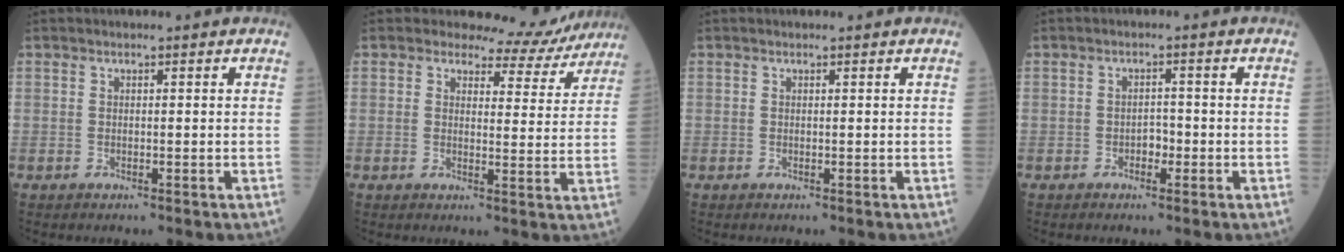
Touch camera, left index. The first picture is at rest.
{"total": 7.3, "force": [6.9, 2.6, -0.2], "torque": [0.011, -0.020, 0.067]}
{"total": 0.0}
{"total": 1.7, "force": [-0.8, 1.1, 1.1], "torque": [-0.012, 0.005, -0.015]}